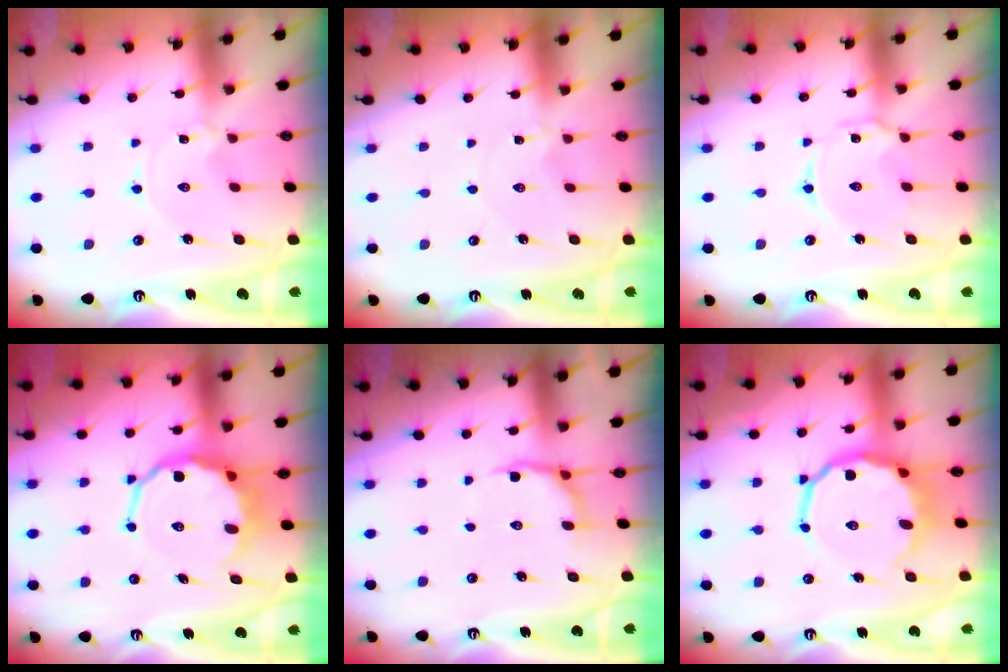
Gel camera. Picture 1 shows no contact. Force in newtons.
{"total": 0.0}
{"total": 3.6, "press": 3.6, "slide": 0.4}
{"total": 10.0, "press": 9.5, "slide": 3.1}
{"total": 6.3, "press": 5.7, "slide": 2.7}
{"total": 11.8, "press": 11.2, "slide": 3.7}